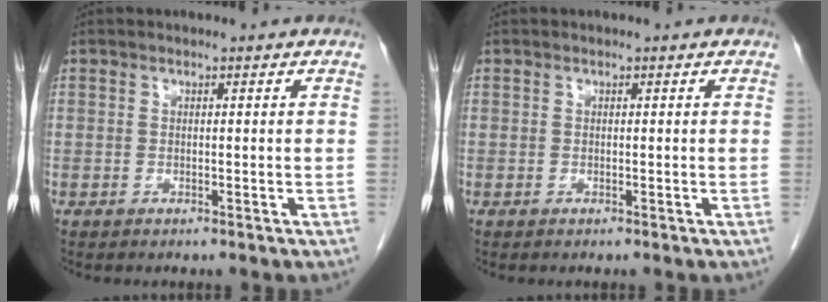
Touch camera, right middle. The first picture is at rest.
{"total": 0.0}